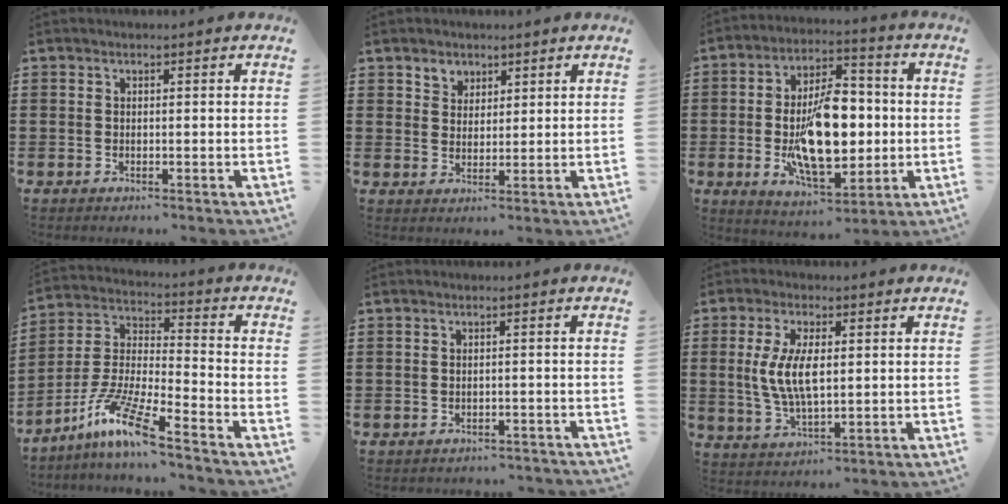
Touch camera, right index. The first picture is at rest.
{"total": 3.1, "force": [2.1, 2.3, 0.0], "torque": [-0.013, 0.010, 0.039]}
{"total": 14.3, "force": [-1.2, 7.2, 12.3], "torque": [-0.222, -0.007, -0.021]}
{"total": 10.6, "force": [-7.8, 0.4, 7.2], "torque": [-0.165, -0.012, -0.161]}
{"total": 1.4, "force": [-1.4, 0.4, 0.0], "torque": [-0.005, 0.002, -0.031]}
{"total": 7.4, "force": [0.6, 3.1, 6.7], "torque": [-0.150, 0.002, 0.004]}